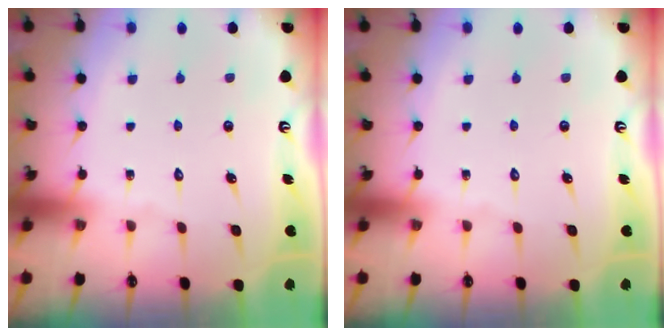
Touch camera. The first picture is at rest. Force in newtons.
{"total": 0.0}